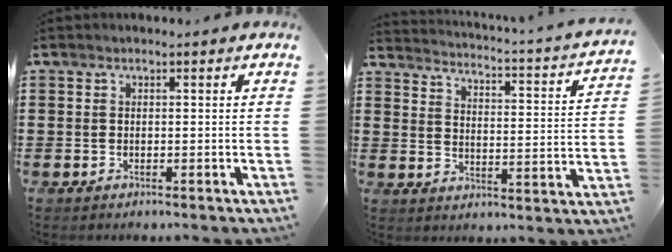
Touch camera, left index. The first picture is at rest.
{"total": 1.8, "force": [1.4, -0.7, 0.9], "torque": [-0.032, -0.029, 0.008]}